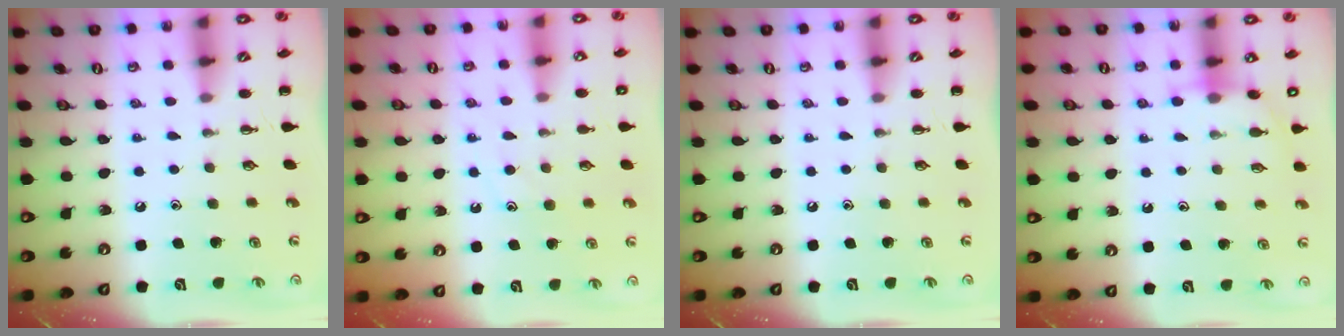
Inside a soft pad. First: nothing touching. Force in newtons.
{"total": 9.5, "press": 9.5, "slide": 0.7}
{"total": 0.0}
{"total": 6.4, "press": 6.3, "slide": 1.3}